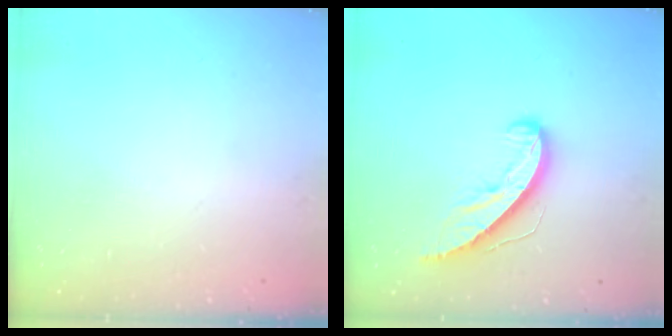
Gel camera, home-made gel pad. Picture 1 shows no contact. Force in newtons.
{"total": 8.3, "press": 8.2, "slide": 0.8}